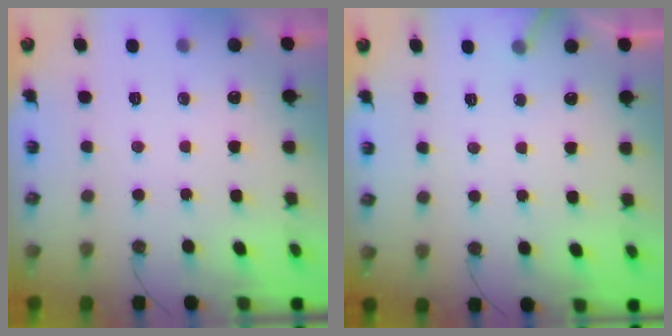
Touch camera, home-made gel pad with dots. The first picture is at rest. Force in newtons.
{"total": 2.3, "press": 2.3, "slide": 0.1}